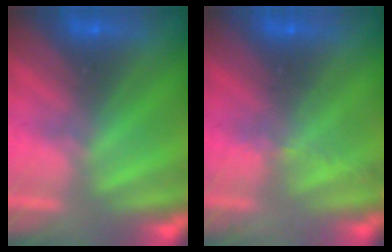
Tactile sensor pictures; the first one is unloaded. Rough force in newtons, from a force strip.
{"total": 2.1}